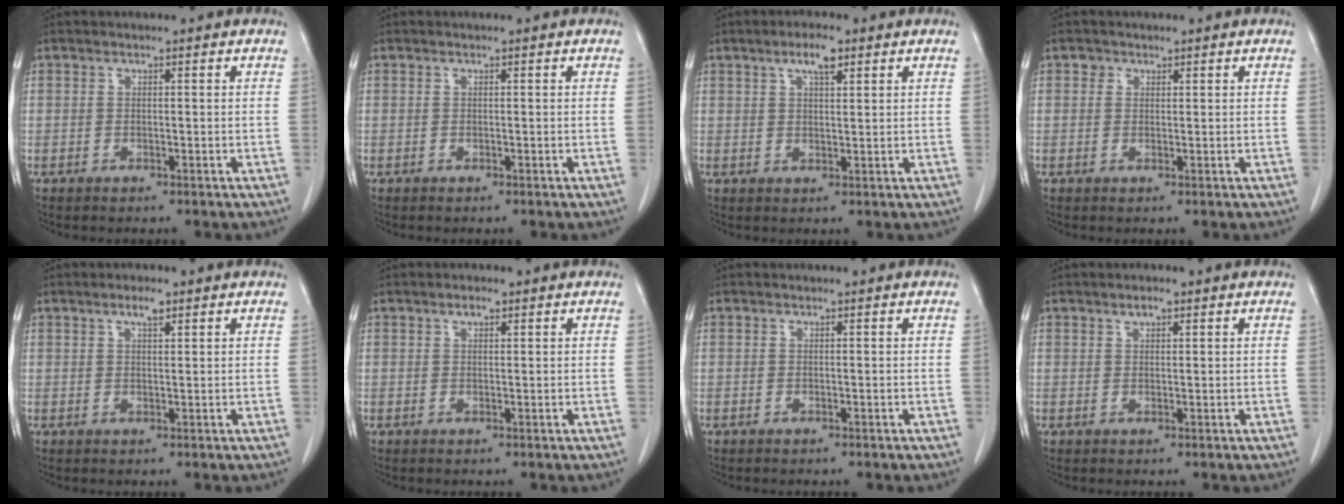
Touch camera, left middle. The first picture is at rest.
{"total": 0.0}
{"total": 3.9, "force": [2.3, 1.0, 3.0], "torque": [-0.057, 0.006, 0.040]}
{"total": 1.1, "force": [0.6, 0.9, 0.1], "torque": [0.009, -0.001, 0.005]}
{"total": 2.2, "force": [1.4, 0.5, 1.6], "torque": [-0.030, 0.003, 0.024]}
{"total": 1.3, "force": [0.8, 0.5, 0.9], "torque": [-0.015, 0.003, 0.013]}
{"total": 0.0}
{"total": 1.4, "force": [0.9, 0.5, 0.9], "torque": [-0.015, 0.002, 0.015]}